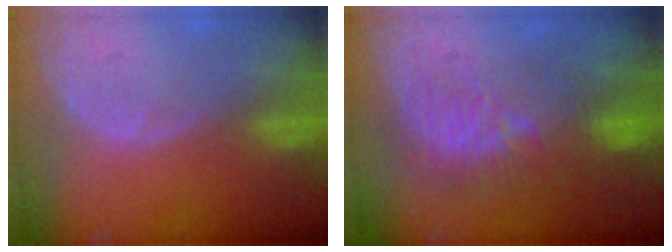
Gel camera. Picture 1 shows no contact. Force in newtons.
{"total": 9.1, "press": 8.8, "slide": 2.3}